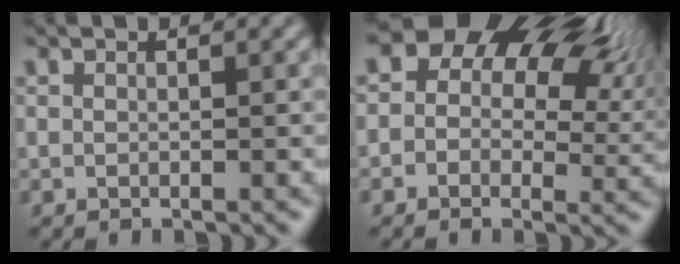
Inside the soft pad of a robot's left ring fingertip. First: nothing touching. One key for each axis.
{"total": 14.0, "fx": 5.8, "fy": 9.6, "fz": 8.4, "tx": -0.122, "ty": 0.061, "tz": 0.077}